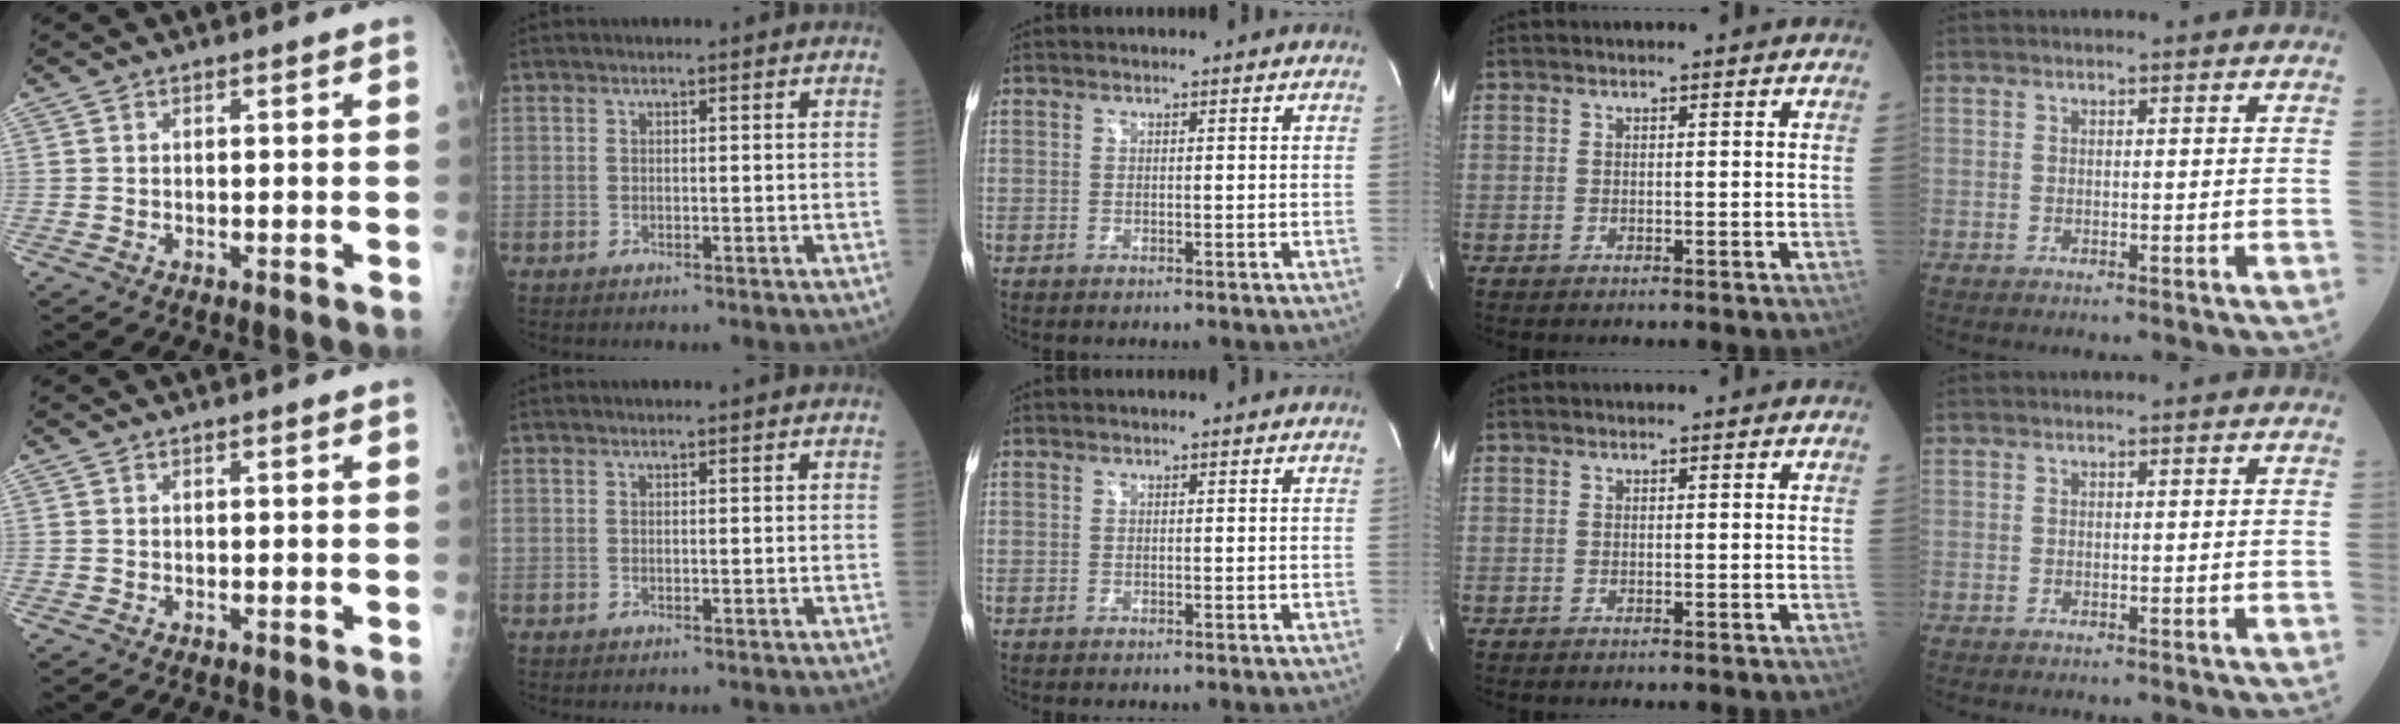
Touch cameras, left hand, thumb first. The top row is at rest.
{}